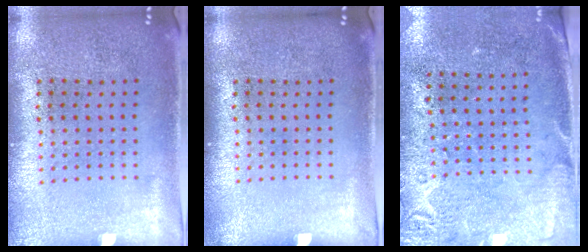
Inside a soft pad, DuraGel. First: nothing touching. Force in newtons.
{"total": 0.0}
{"total": 2.7, "press": 2.3, "slide": 1.5}